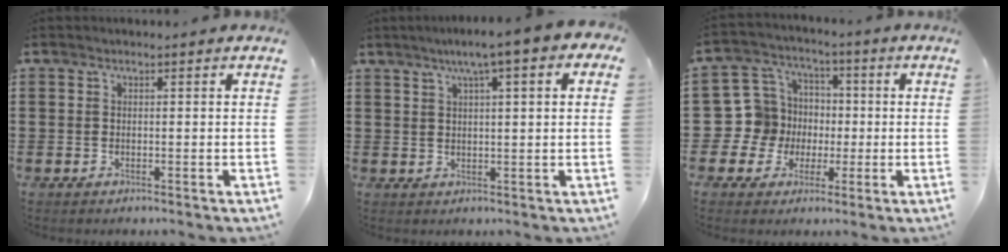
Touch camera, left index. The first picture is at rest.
{"total": 5.1, "force": [2.7, 0.1, 4.4], "torque": [-0.090, 0.000, 0.043]}
{"total": 9.5, "force": [-0.8, 9.3, 1.8], "torque": [-0.097, 0.009, -0.013]}